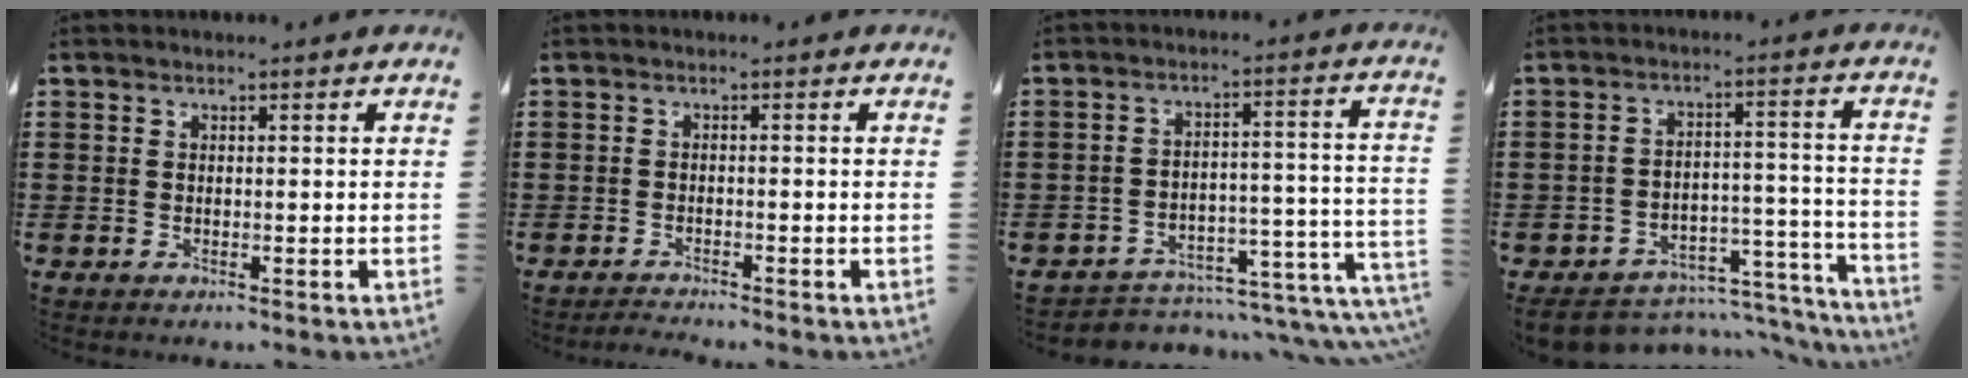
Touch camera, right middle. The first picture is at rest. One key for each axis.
{"total": 1.3, "fx": -1.2, "fy": -0.1, "fz": 0.2, "tx": -0.007, "ty": -0.002, "tz": -0.024}
{"total": 4.5, "fx": -4.0, "fy": 1.3, "fz": 1.5, "tx": -0.027, "ty": -0.003, "tz": -0.078}
{"total": 6.2, "fx": -5.7, "fy": 1.9, "fz": 1.6, "tx": -0.027, "ty": 0.013, "tz": -0.110}